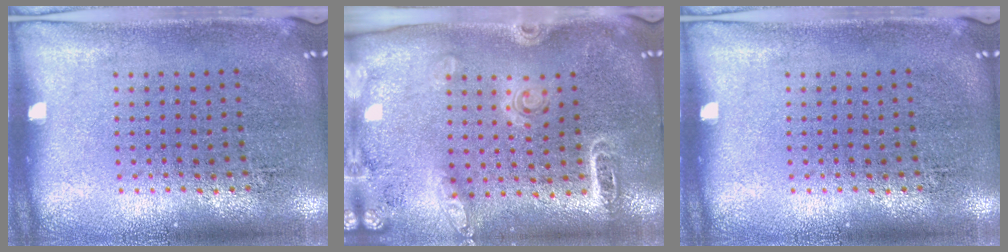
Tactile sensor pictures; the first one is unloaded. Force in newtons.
{"total": 1.8, "press": 1.7, "slide": 0.4}
{"total": 0.0}